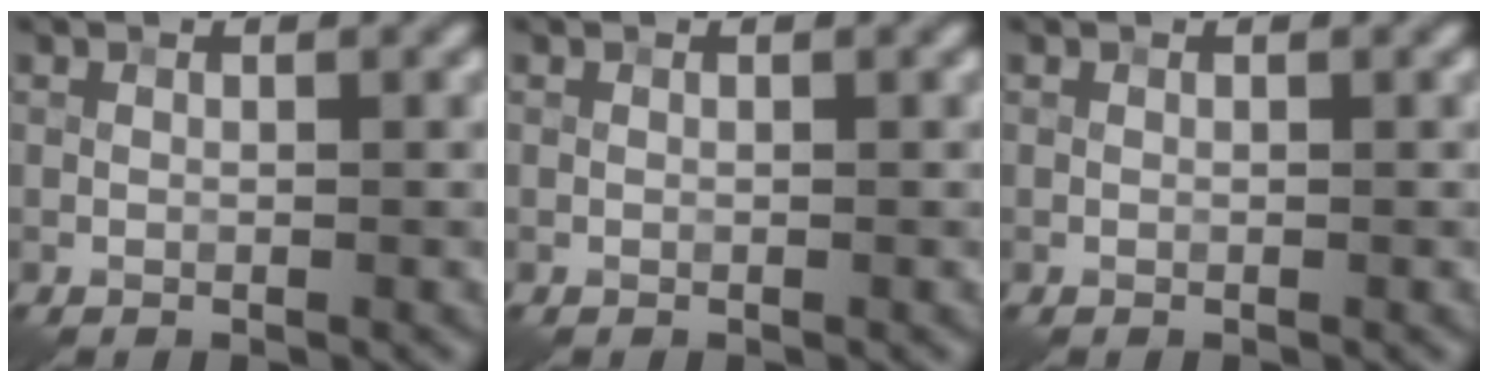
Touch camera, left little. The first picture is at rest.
{"total": 0.0}
{"total": 0.0}